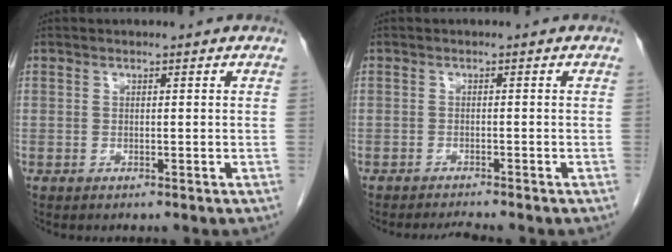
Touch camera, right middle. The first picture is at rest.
{"total": 2.3, "force": [-2.2, -0.5, 0.6], "torque": [-0.011, -0.010, -0.035]}